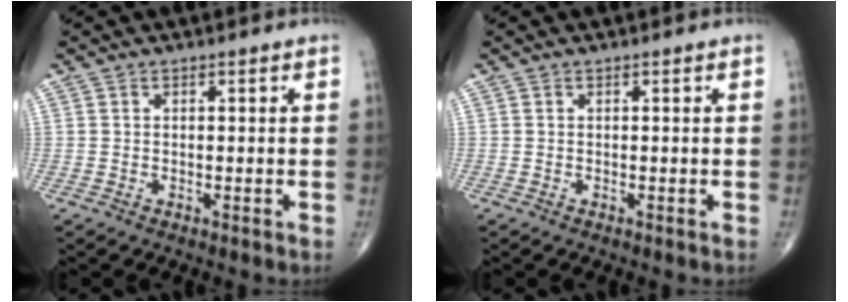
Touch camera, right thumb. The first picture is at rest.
{"total": 0.0}